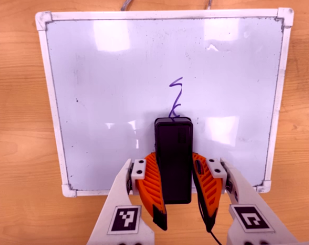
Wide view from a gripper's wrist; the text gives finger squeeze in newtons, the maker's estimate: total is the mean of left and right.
{"total": 9.7, "left": 7.7, "right": 11.7}